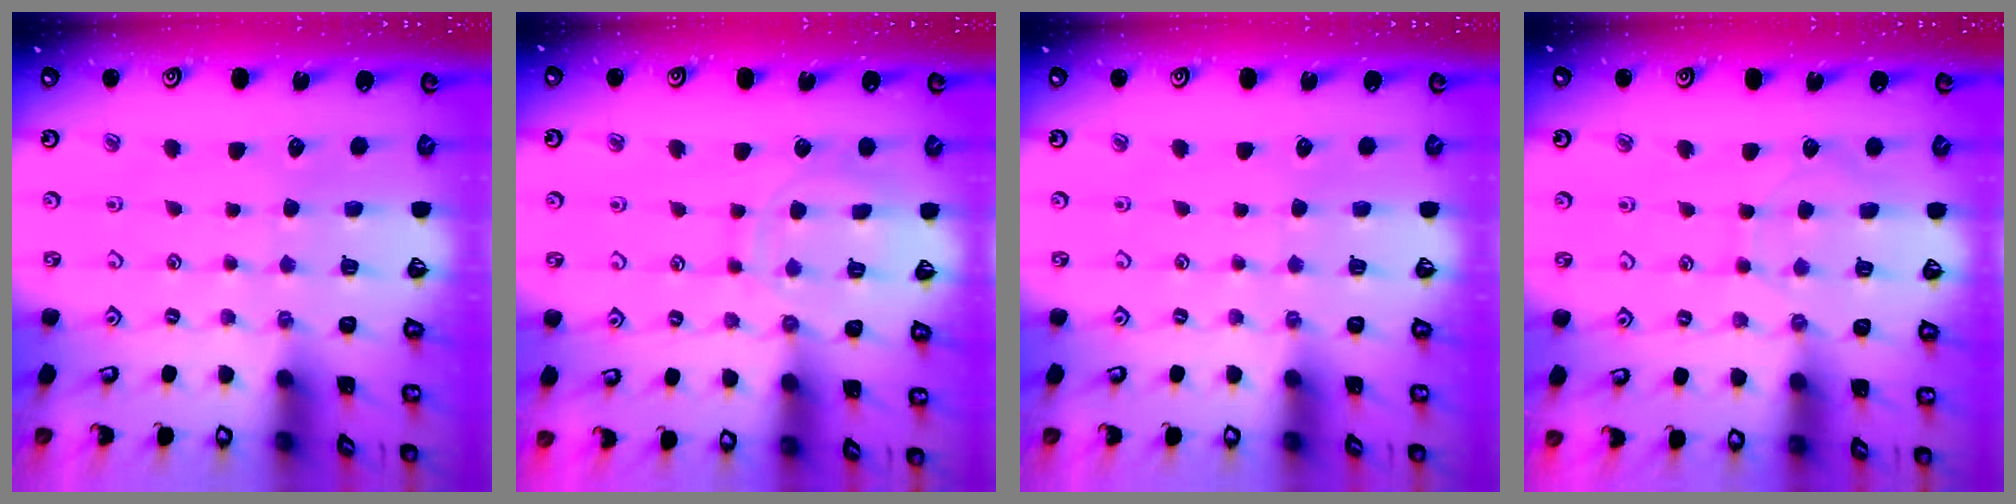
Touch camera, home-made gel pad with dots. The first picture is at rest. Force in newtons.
{"total": 9.5, "press": 9.5, "slide": 0.7}
{"total": 0.0}
{"total": 5.0, "press": 4.9, "slide": 0.6}